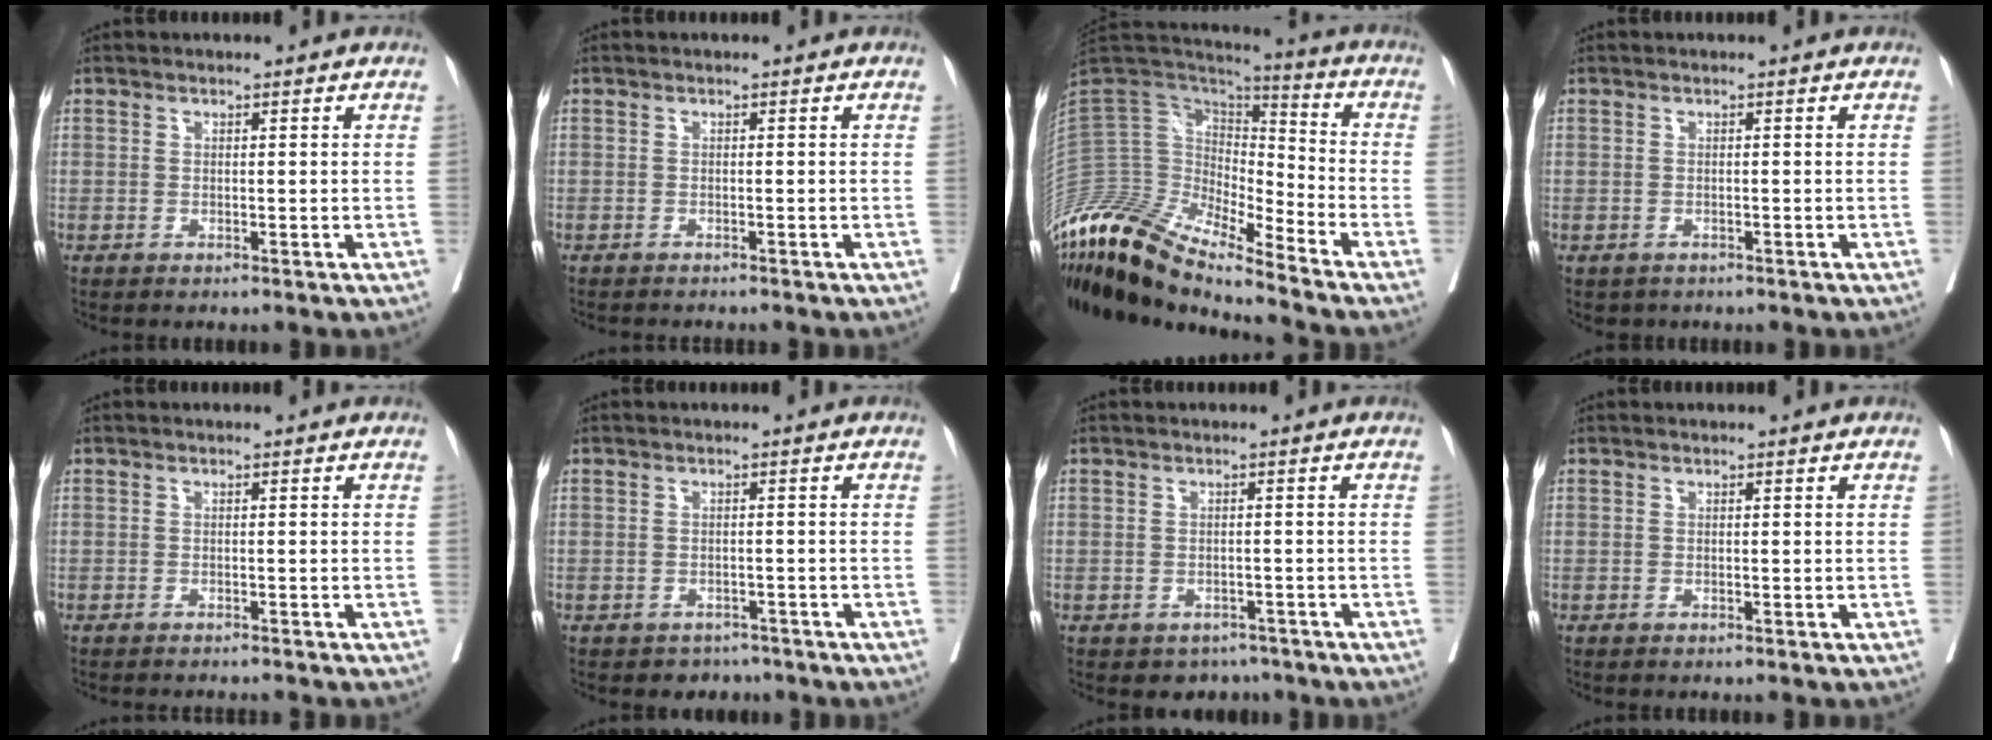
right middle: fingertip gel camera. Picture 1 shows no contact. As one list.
[{"total": 2.5, "force": [-2.4, 0.3, 0.8], "torque": [-0.009, -0.003, -0.030]}, {"total": 17.8, "force": [-15.2, 2.5, 9.0], "torque": [-0.171, 0.042, -0.286]}, {"total": 1.3, "force": [-0.8, 0.9, 0.3], "torque": [-0.009, 0.000, -0.007]}, {"total": 3.3, "force": [-3.2, 0.0, 1.0], "torque": [-0.006, -0.005, -0.042]}, {"total": 2.7, "force": [-2.1, 1.7, -0.2], "torque": [0.002, 0.006, -0.032]}, {"total": 3.1, "force": [-2.4, 2.0, 0.4], "torque": [0.004, 0.008, -0.028]}, {"total": 0.0}]